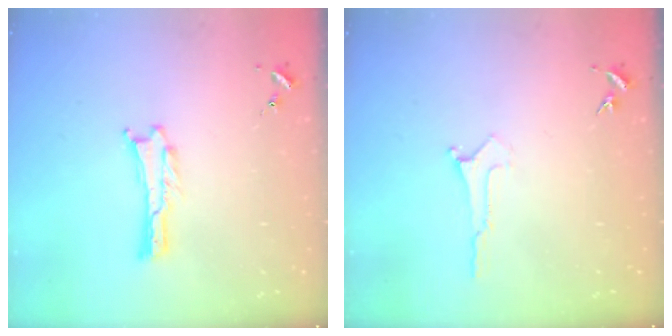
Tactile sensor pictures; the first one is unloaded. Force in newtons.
{"total": 0.0}